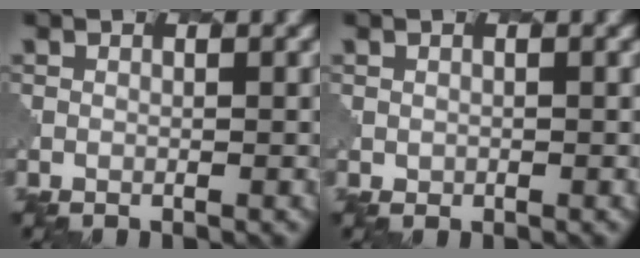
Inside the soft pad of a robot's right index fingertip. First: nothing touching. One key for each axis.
{"total": 0.5, "fx": 0.1, "fy": 0.5, "fz": 0.0, "tx": 0.001, "ty": -0.004, "tz": 0.004}